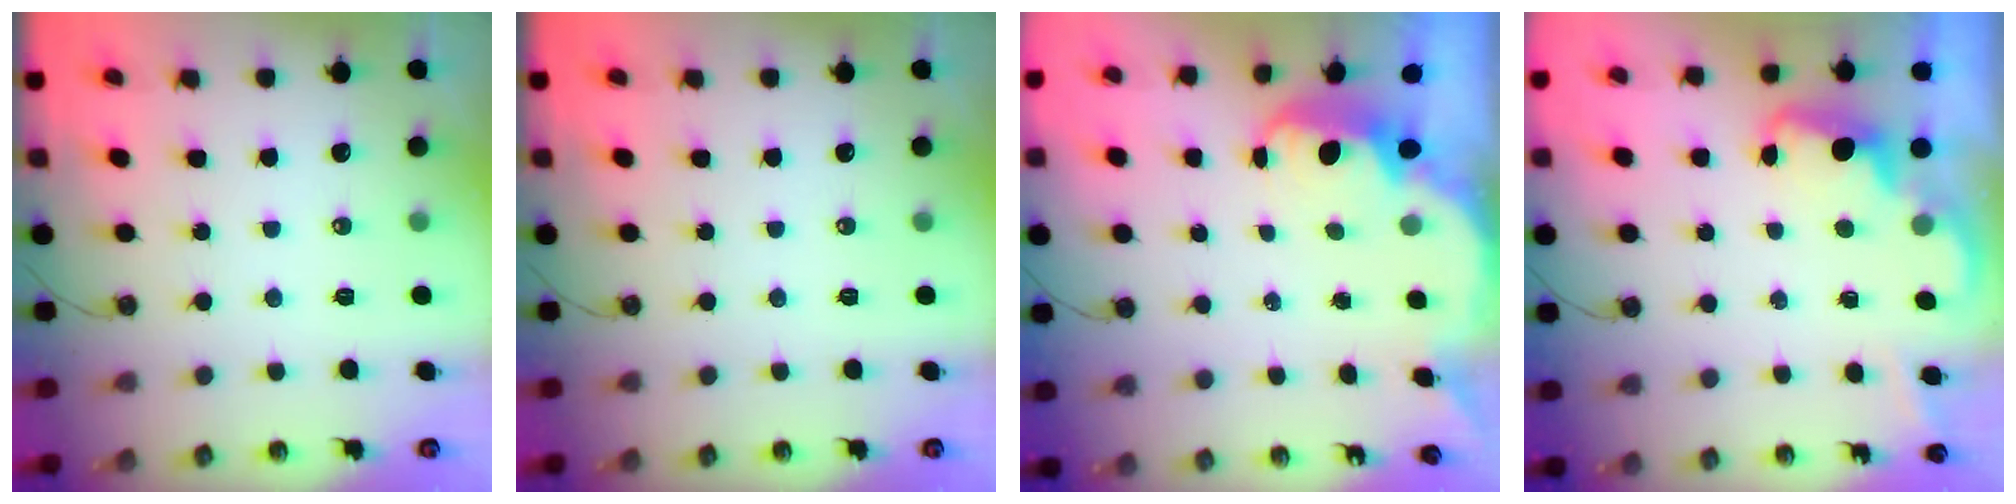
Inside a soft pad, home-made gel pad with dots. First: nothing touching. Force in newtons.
{"total": 0.0}
{"total": 2.8, "press": 2.8, "slide": 0.6}
{"total": 2.3, "press": 2.2, "slide": 0.5}